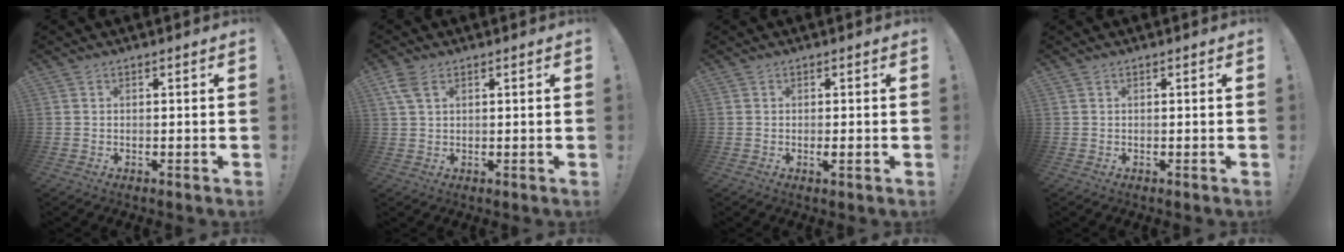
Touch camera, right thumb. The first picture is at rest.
{"total": 4.5, "force": [2.2, 2.3, 3.2], "torque": [-0.059, -0.002, 0.043]}
{"total": 1.5, "force": [-0.1, 0.1, 1.4], "torque": [-0.022, -0.004, -0.003]}
{"total": 0.0}